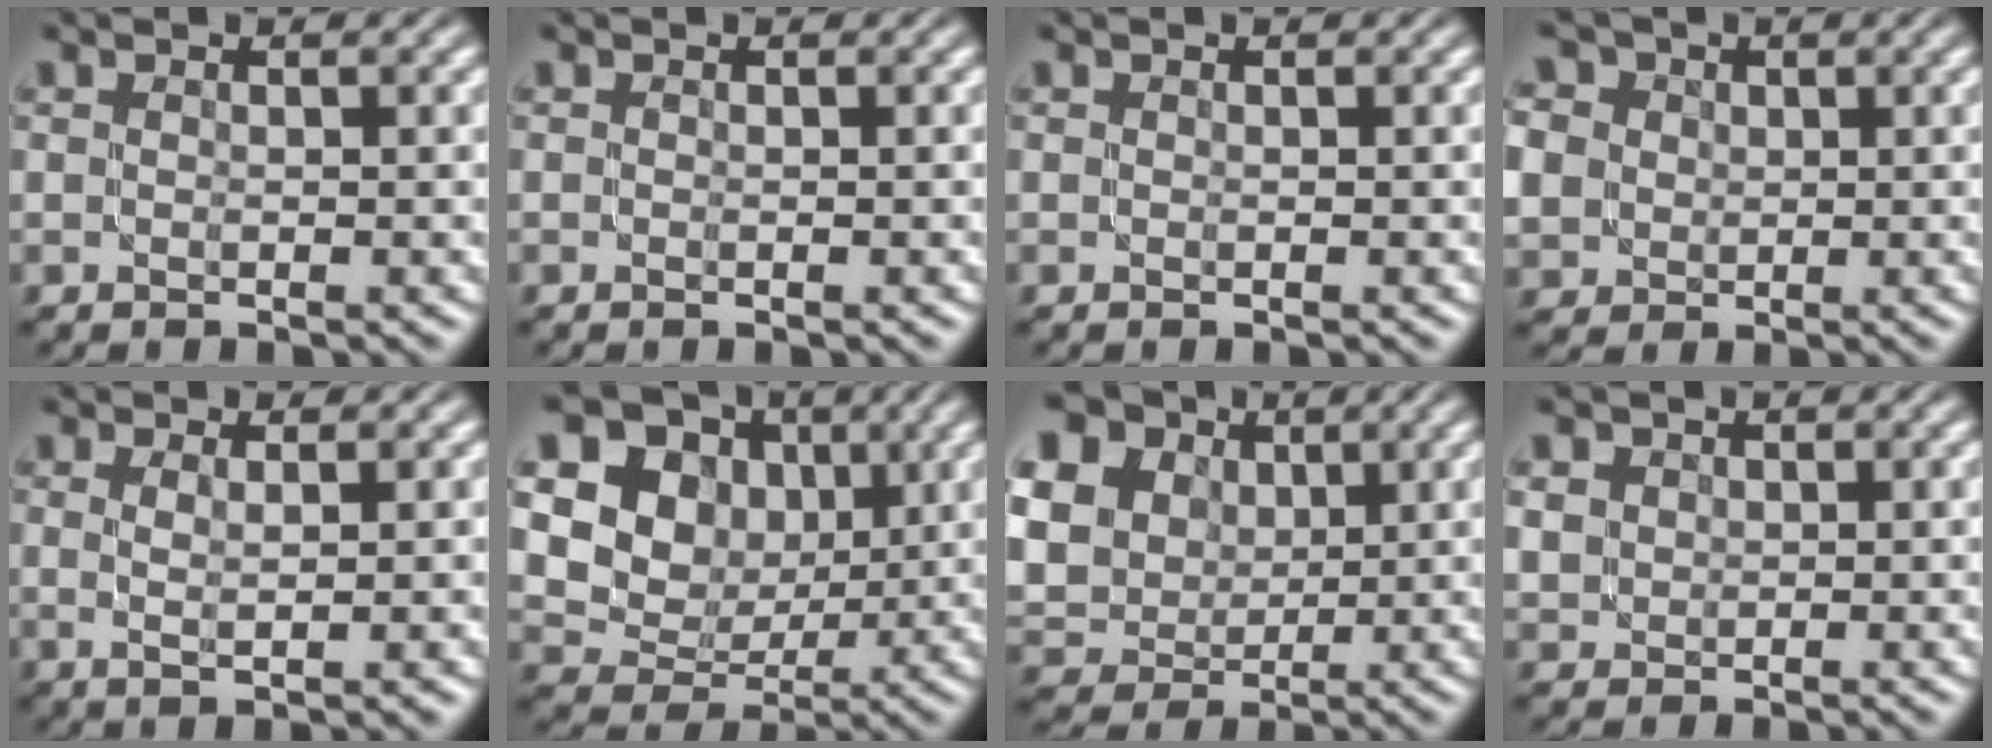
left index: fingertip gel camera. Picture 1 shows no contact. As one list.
[{"total": 0.0}, {"total": 0.0}, {"total": 8.3, "force": [1.7, 7.4, 3.4], "torque": [-0.087, 0.025, 0.010]}, {"total": 1.9, "force": [0.3, 0.3, 1.9], "torque": [-0.032, 0.001, 0.006]}, {"total": 11.3, "force": [4.1, 9.4, 4.7], "torque": [-0.116, 0.018, 0.081]}, {"total": 16.1, "force": [4.7, 13.8, 6.9], "torque": [-0.195, 0.015, 0.073]}, {"total": 2.4, "force": [0.9, 2.0, 0.8], "torque": [-0.029, 0.009, 0.025]}]